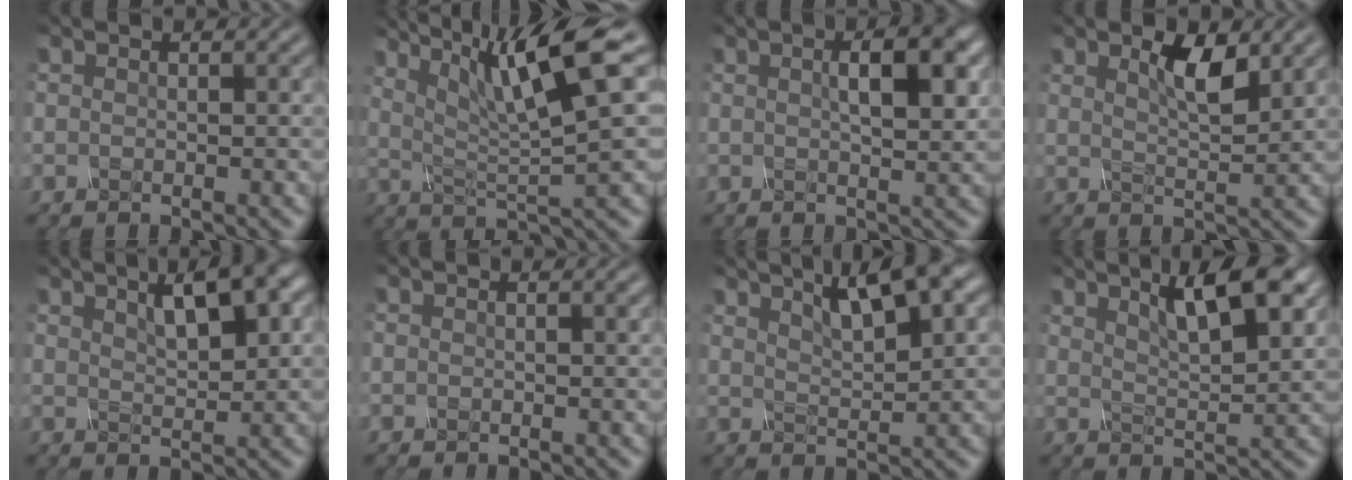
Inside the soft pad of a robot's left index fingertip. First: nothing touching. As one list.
[{"total": 8.6, "force": [3.9, 1.1, 7.6], "torque": [-0.126, 0.014, 0.091]}, {"total": 4.2, "force": [0.9, 0.8, 4.0], "torque": [-0.041, 0.020, 0.020]}, {"total": 2.2, "force": [1.3, 0.1, 1.7], "torque": [-0.040, 0.001, 0.046]}, {"total": 4.4, "force": [2.4, 0.6, 3.6], "torque": [-0.053, 0.016, 0.053]}, {"total": 0.5, "force": [0.1, 0.2, 0.5], "torque": [-0.002, 0.003, -0.001]}, {"total": 5.0, "force": [3.4, 0.4, 3.6], "torque": [-0.060, 0.014, 0.081]}, {"total": 5.9, "force": [3.5, 1.0, 4.6], "torque": [-0.062, 0.019, 0.069]}]